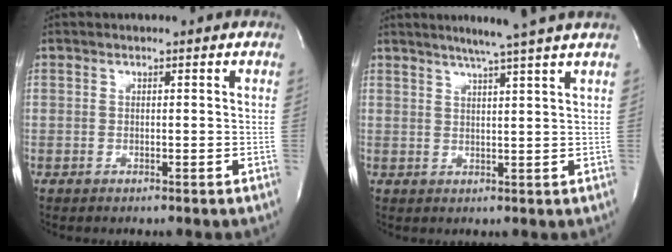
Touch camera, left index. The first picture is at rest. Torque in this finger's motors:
{"motor_torque": [0.23, -0.41, 0.10, 0.05]}